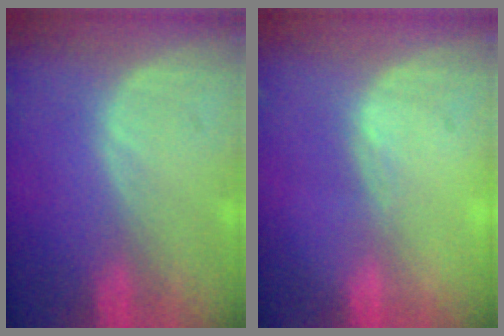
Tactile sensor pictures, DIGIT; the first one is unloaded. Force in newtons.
{"total": 0.6, "press": 0.5, "slide": 0.4}